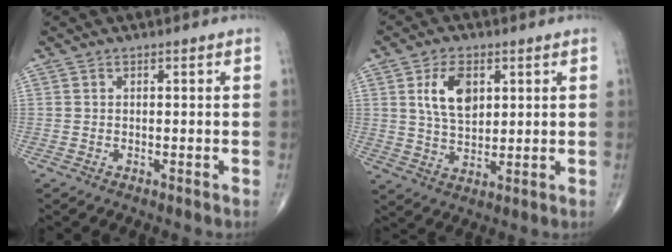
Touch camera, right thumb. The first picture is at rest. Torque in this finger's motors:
{"motor_torque": [1.09, 1.31, 0.63, 0.04, 0.07]}